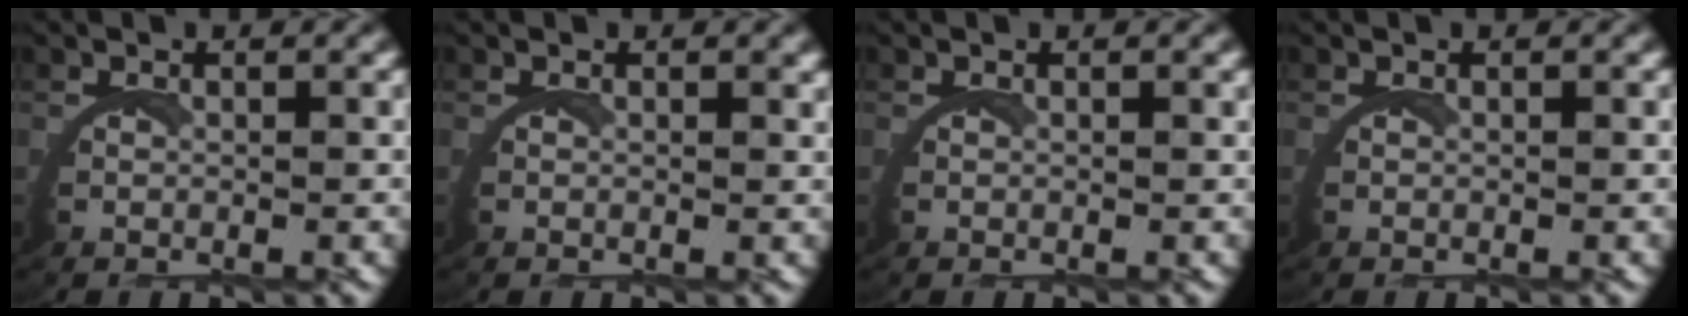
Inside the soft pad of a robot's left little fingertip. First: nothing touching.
{"total": 0.6, "force": [0.5, 0.0, 0.3], "torque": [-0.007, -0.002, 0.008]}
{"total": 0.0}
{"total": 0.0}